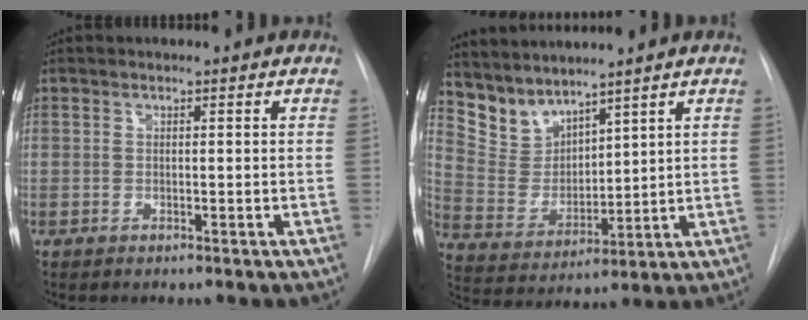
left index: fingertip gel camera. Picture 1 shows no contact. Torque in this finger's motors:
{"motor_torque": [0.00, -0.01, 0.00, -0.01]}